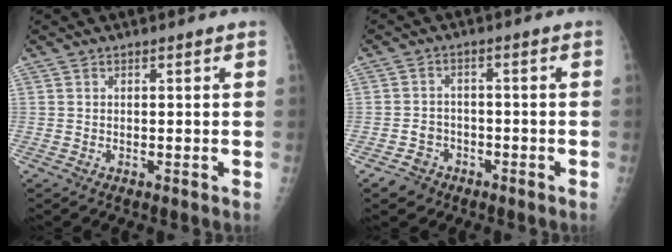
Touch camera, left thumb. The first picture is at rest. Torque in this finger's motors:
{"motor_torque": [0.00, 0.01, 0.03, 0.03, 0.00]}